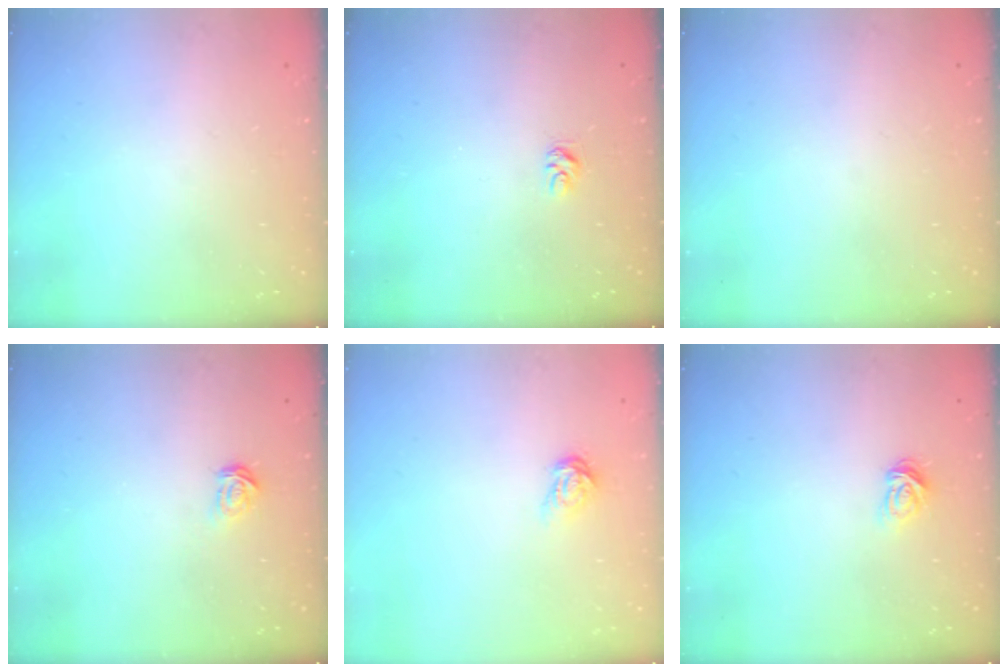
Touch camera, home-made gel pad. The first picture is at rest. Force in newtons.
{"total": 3.9, "press": 3.9, "slide": 0.4}
{"total": 0.0}
{"total": 2.1, "press": 2.1, "slide": 0.2}
{"total": 3.9, "press": 3.9, "slide": 0.4}
{"total": 4.7, "press": 4.7, "slide": 0.5}